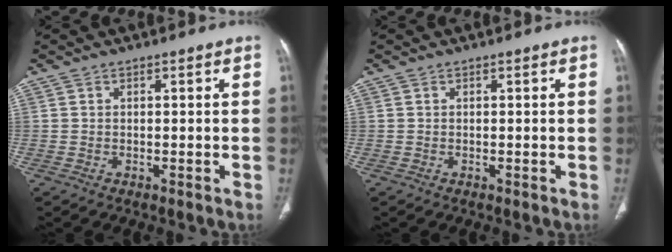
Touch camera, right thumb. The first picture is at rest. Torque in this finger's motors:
{"motor_torque": [0.00, 0.00, -0.13, 0.13, 0.00]}